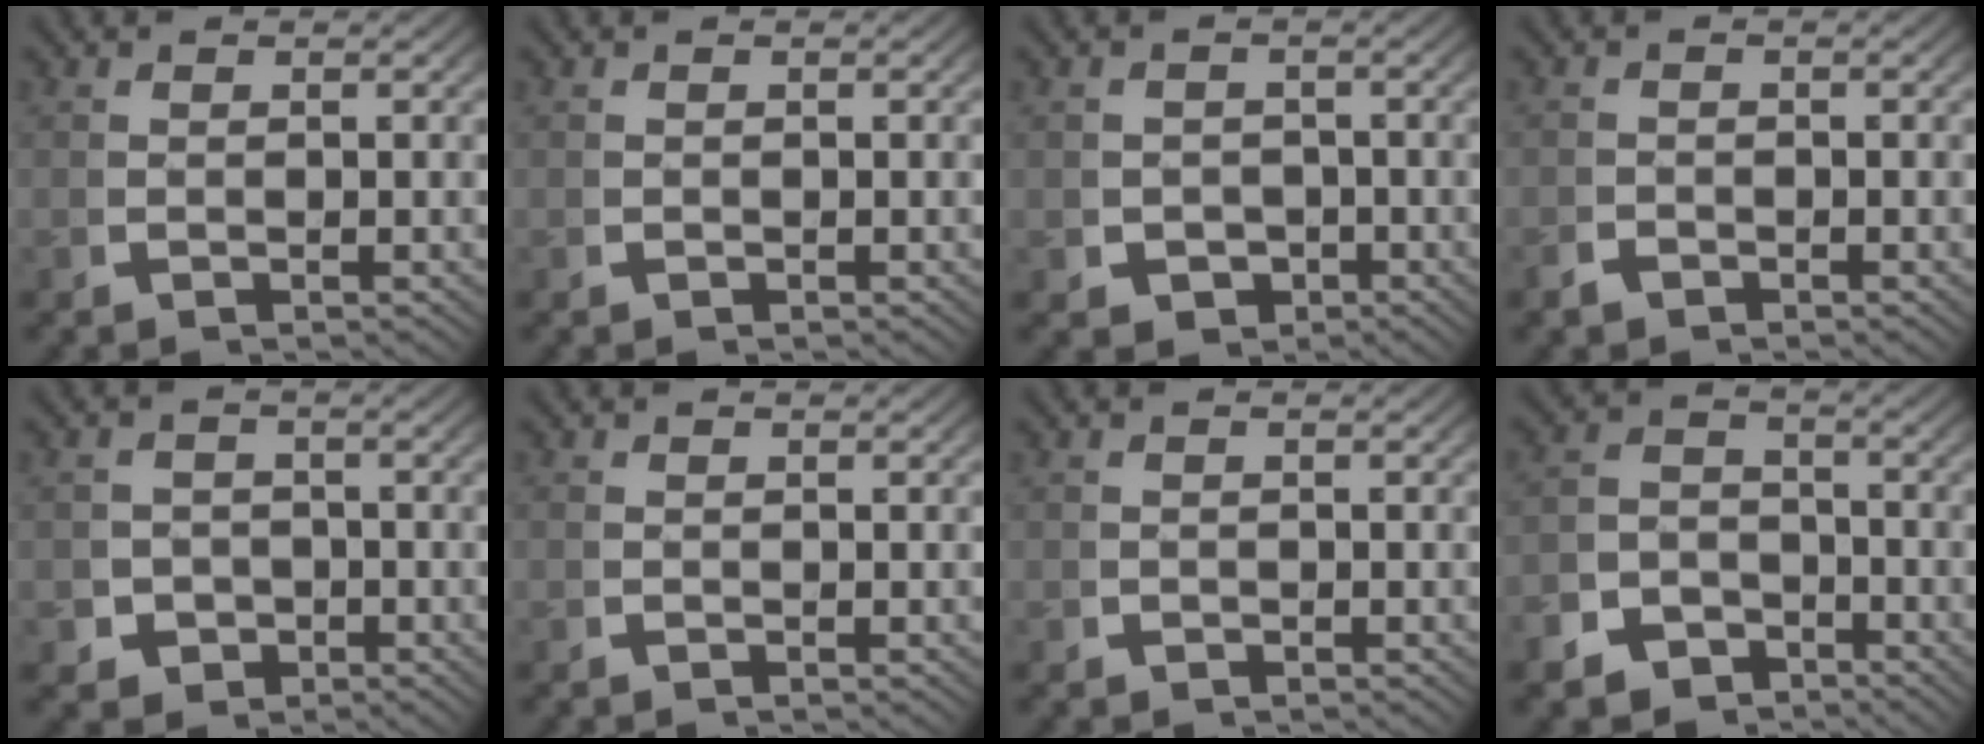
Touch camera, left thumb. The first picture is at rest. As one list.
[{"total": 0.0}, {"total": 4.4, "force": [-1.6, 3.8, 1.5], "torque": [-0.029, -0.027, -0.019]}, {"total": 1.4, "force": [-1.2, 0.6, 0.1], "torque": [-0.002, -0.007, -0.024]}, {"total": 5.2, "force": [-2.0, 4.5, 1.8], "torque": [-0.032, -0.028, -0.025]}, {"total": 0.0}, {"total": 0.6, "force": [-0.3, 0.5, 0.1], "torque": [-0.002, -0.004, -0.006]}, {"total": 7.3, "force": [-4.4, 5.5, 1.9], "torque": [-0.015, -0.030, -0.075]}]